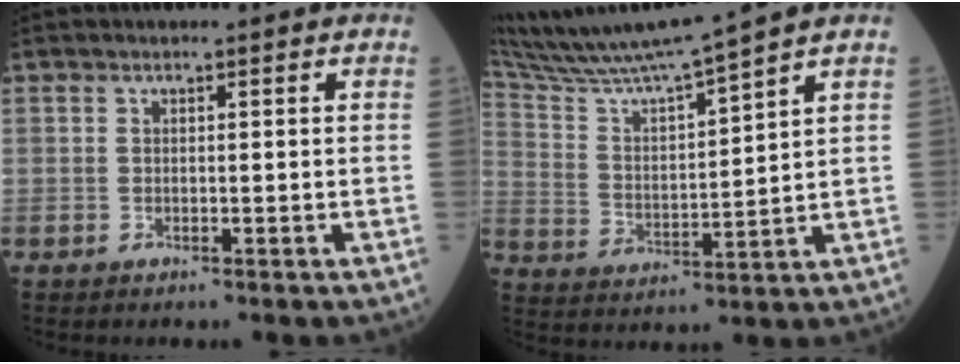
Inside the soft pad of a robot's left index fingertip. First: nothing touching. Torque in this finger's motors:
{"motor_torque": [0.87, -1.28, 0.24, 0.10]}